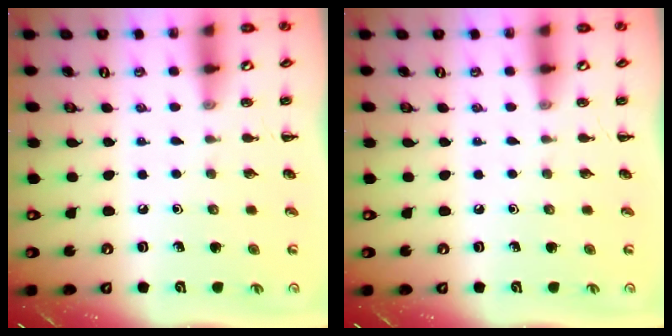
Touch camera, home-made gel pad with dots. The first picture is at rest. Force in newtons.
{"total": 0.0}